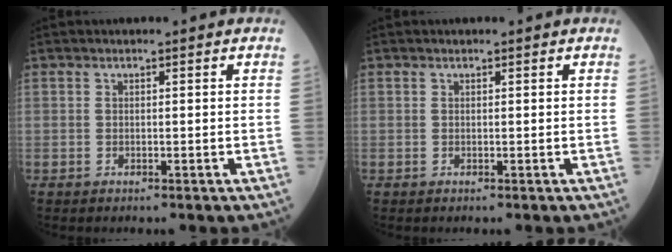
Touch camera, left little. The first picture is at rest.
{"total": 0.0}